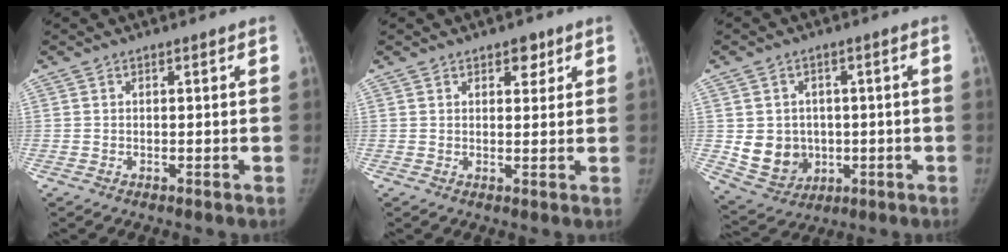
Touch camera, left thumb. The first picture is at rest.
{"total": 3.1, "force": [1.9, 1.8, 1.7], "torque": [-0.002, -0.008, 0.026]}
{"total": 9.1, "force": [-0.3, 8.1, 4.1], "torque": [-0.034, -0.003, 0.015]}